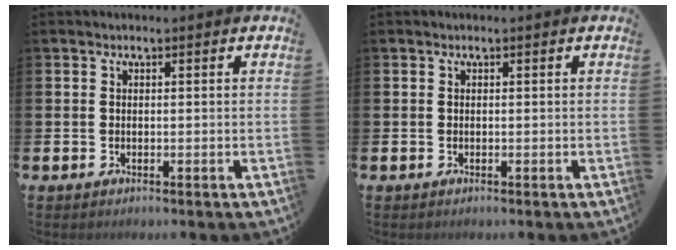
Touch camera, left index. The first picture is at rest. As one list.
[{"total": 0.0}]